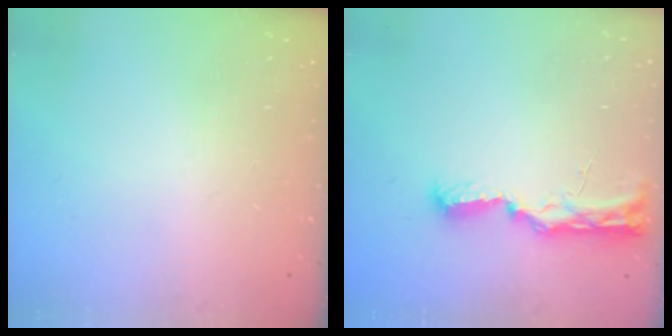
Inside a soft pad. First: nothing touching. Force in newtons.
{"total": 8.8, "press": 8.8, "slide": 1.0}